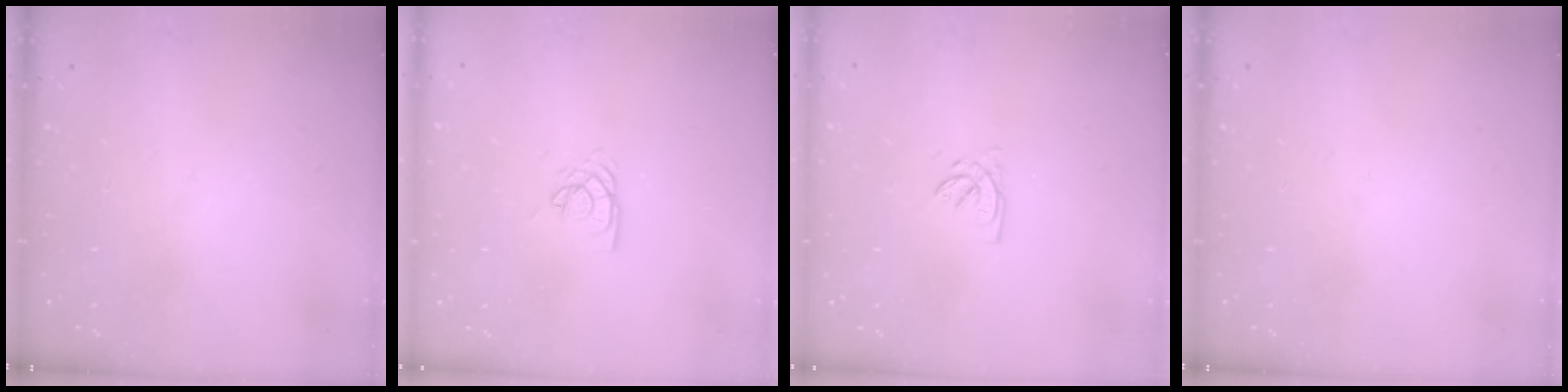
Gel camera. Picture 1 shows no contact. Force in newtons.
{"total": 6.0, "press": 6.0, "slide": 0.5}
{"total": 2.5, "press": 2.5, "slide": 0.3}
{"total": 0.0}